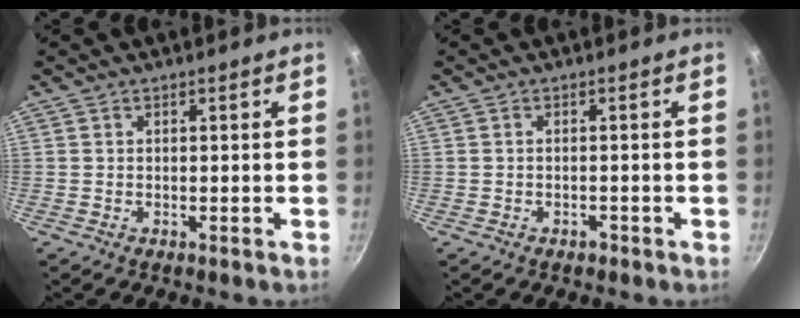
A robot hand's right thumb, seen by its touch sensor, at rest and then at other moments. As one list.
[{"total": 1.1, "force": [-0.7, 0.5, 0.5], "torque": [-0.009, 0.008, -0.007]}]